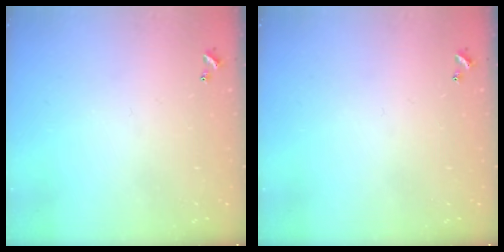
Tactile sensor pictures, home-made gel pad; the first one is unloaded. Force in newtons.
{"total": 0.0}